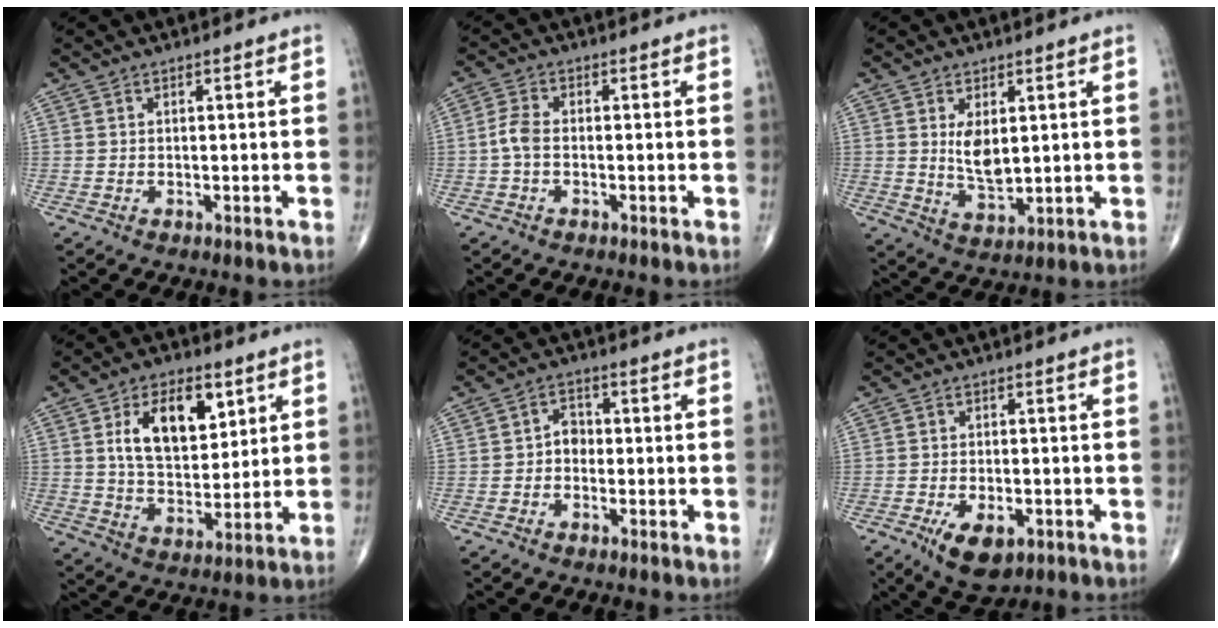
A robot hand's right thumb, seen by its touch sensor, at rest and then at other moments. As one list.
[{"total": 3.4, "force": [-0.7, 1.8, 2.7], "torque": [-0.062, 0.009, -0.021]}, {"total": 6.0, "force": [1.4, 3.1, 5.0], "torque": [-0.072, -0.018, 0.034]}, {"total": 13.6, "force": [5.0, 7.6, 10.2], "torque": [-0.140, -0.020, 0.094]}, {"total": 3.1, "force": [-0.6, 2.4, 1.8], "torque": [-0.007, 0.015, -0.021]}, {"total": 7.4, "force": [-3.4, 3.7, 5.5], "torque": [-0.089, 0.002, -0.048]}]